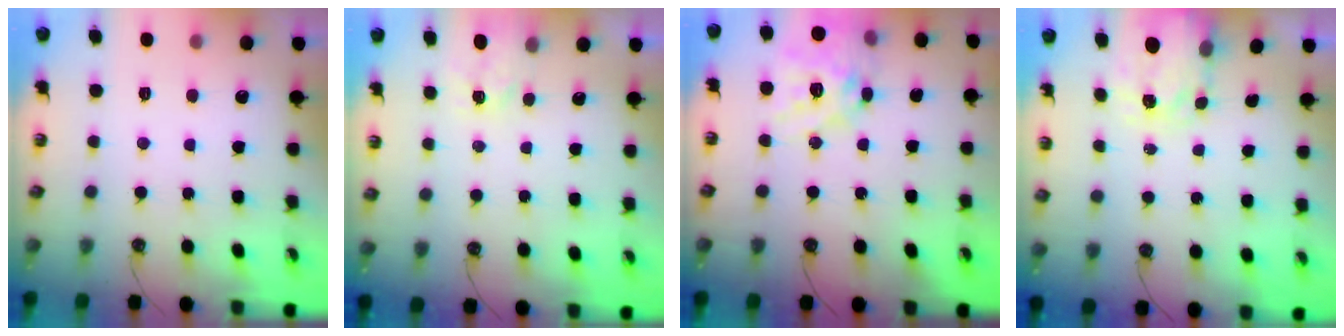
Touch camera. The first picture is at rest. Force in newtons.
{"total": 3.0, "press": 3.0, "slide": 0.3}
{"total": 16.0, "press": 15.9, "slide": 1.4}
{"total": 3.6, "press": 3.6, "slide": 0.5}